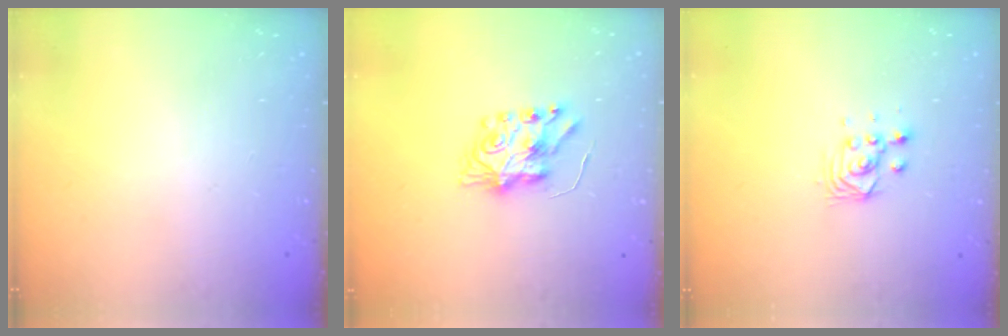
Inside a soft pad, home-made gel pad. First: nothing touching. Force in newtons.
{"total": 7.4, "press": 7.4, "slide": 0.2}
{"total": 2.8, "press": 2.8, "slide": 0.2}